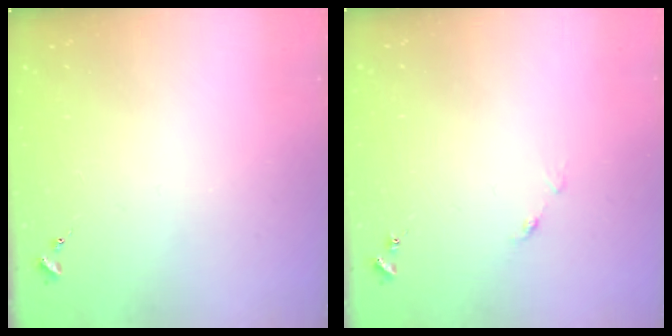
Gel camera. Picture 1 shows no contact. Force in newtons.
{"total": 4.6, "press": 4.6, "slide": 0.4}